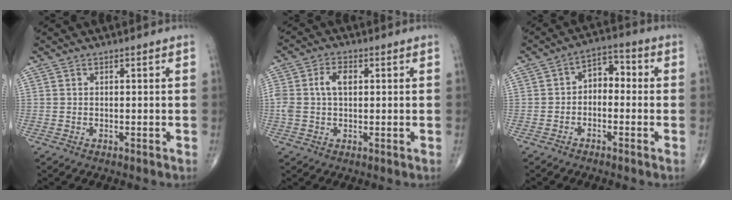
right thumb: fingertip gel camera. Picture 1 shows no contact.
{"total": 5.5, "force": [0.9, 3.3, 4.3], "torque": [-0.100, 0.016, 0.017]}
{"total": 5.6, "force": [-0.6, 3.8, 4.1], "torque": [-0.038, 0.033, -0.026]}